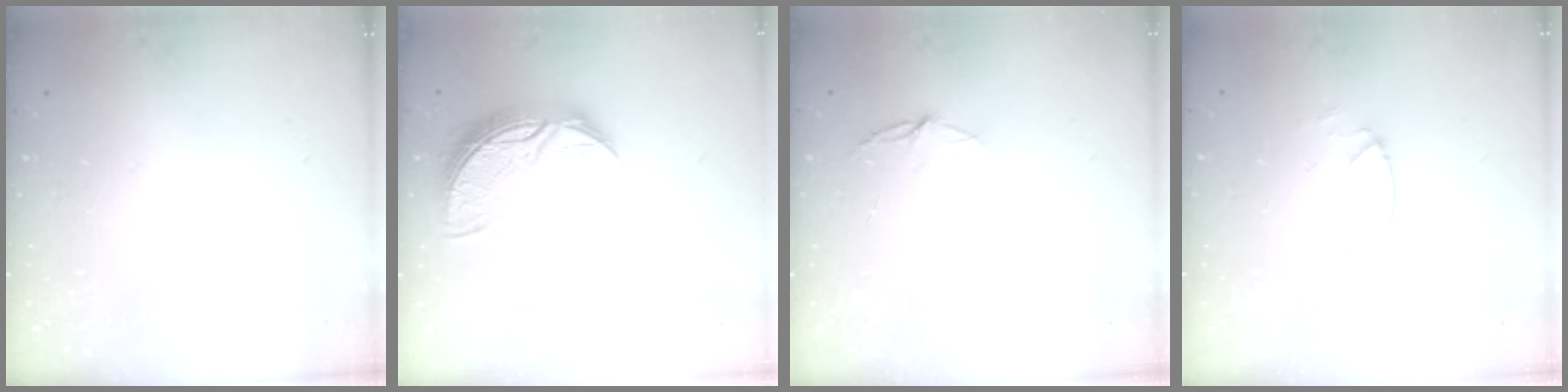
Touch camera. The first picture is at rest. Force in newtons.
{"total": 9.0, "press": 9.0, "slide": 0.6}
{"total": 4.8, "press": 4.8, "slide": 0.5}
{"total": 2.1, "press": 2.1, "slide": 0.2}